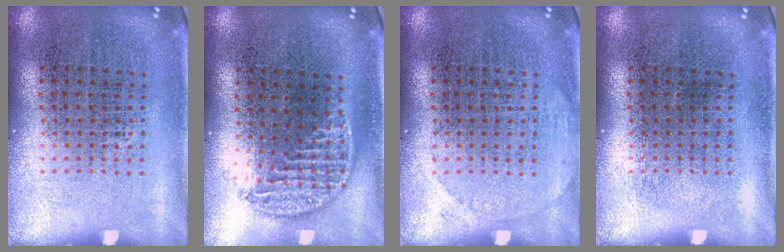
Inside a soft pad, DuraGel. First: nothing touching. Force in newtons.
{"total": 1.2, "press": 1.1, "slide": 0.5}
{"total": 0.9, "press": 0.9, "slide": 0.1}
{"total": 0.0}